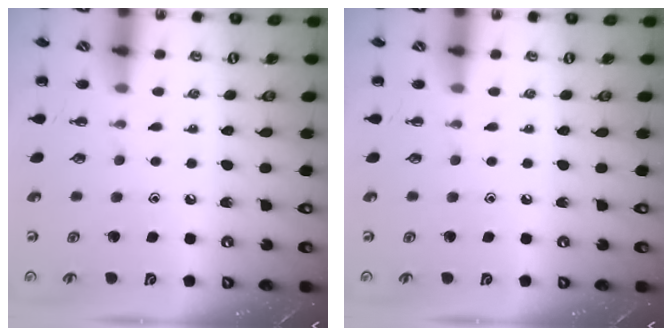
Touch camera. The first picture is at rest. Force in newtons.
{"total": 0.0}